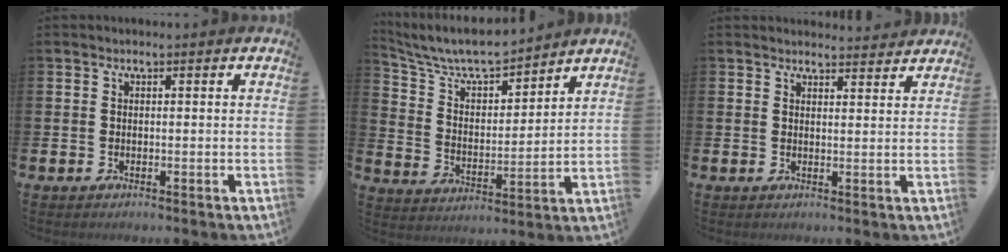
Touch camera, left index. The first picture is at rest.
{"total": 8.1, "force": [7.6, 1.4, 2.5], "torque": [-0.084, -0.051, 0.132]}
{"total": 2.5, "force": [2.5, 0.3, -0.1], "torque": [0.007, -0.020, 0.042]}